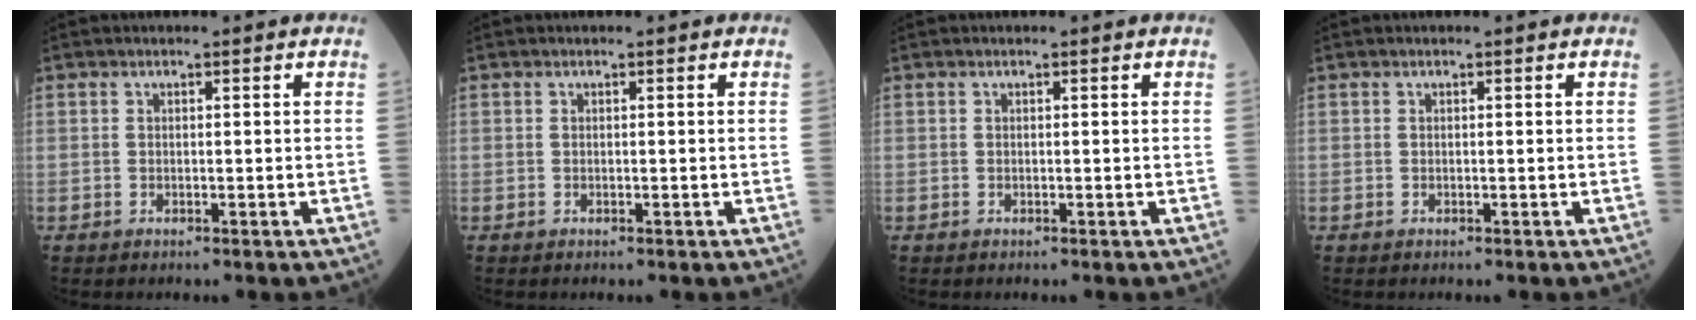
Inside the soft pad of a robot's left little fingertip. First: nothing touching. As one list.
[{"total": 0.0}, {"total": 0.0}, {"total": 0.0}]